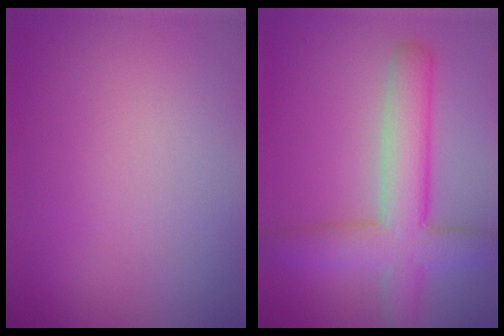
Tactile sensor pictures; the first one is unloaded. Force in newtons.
{"total": 6.4, "press": 6.4, "slide": 0.2}